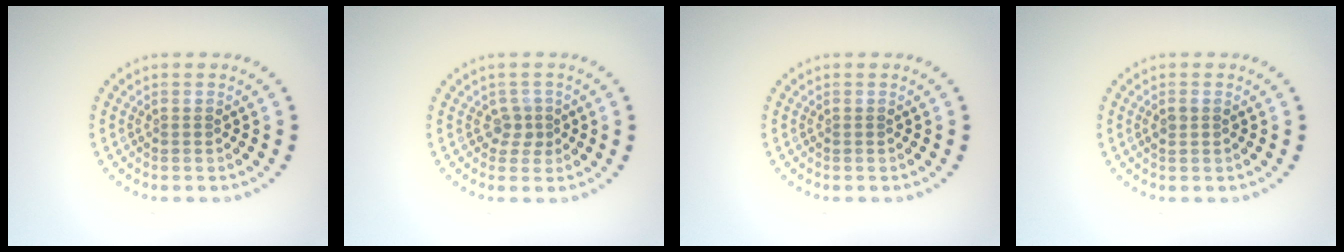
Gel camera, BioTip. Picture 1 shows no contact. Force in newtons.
{"total": 1.5, "press": 1.1, "slide": 1.0}
{"total": 0.0}
{"total": 0.9, "press": 0.9, "slide": 0.2}